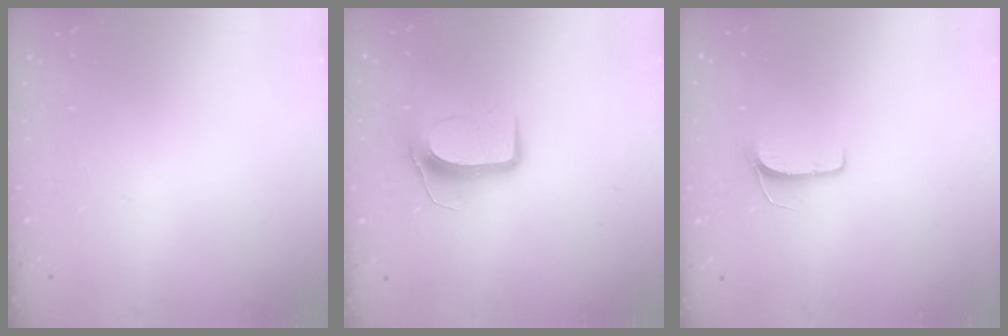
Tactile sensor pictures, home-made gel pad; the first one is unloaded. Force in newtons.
{"total": 9.5, "press": 9.5, "slide": 0.3}
{"total": 6.1, "press": 6.1, "slide": 0.5}